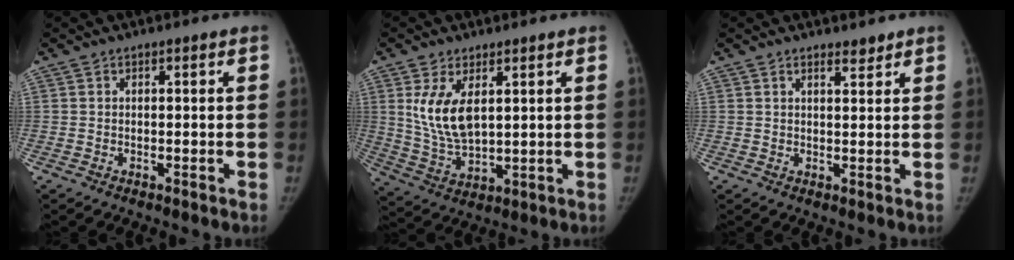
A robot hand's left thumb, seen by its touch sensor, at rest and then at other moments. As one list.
[{"total": 9.9, "force": [3.2, 5.0, 7.9], "torque": [-0.147, -0.019, 0.075]}, {"total": 2.0, "force": [1.8, 0.6, 0.8], "torque": [-0.005, -0.014, 0.027]}]